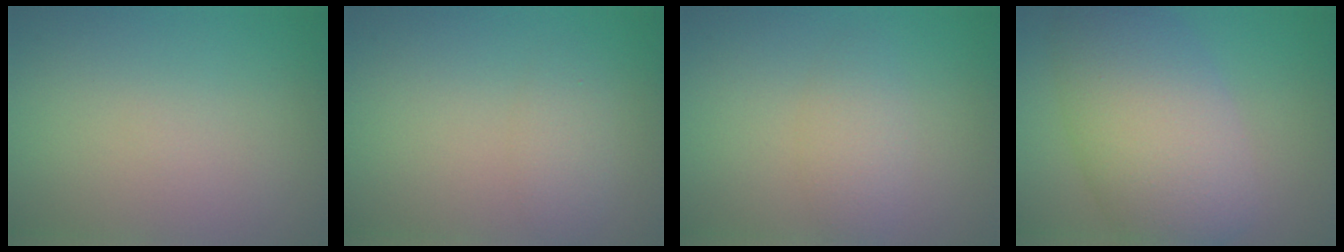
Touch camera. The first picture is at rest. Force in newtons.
{"total": 1.7, "press": 1.7, "slide": 0.1}
{"total": 2.3, "press": 2.3, "slide": 0.1}
{"total": 9.4, "press": 9.4, "slide": 0.5}